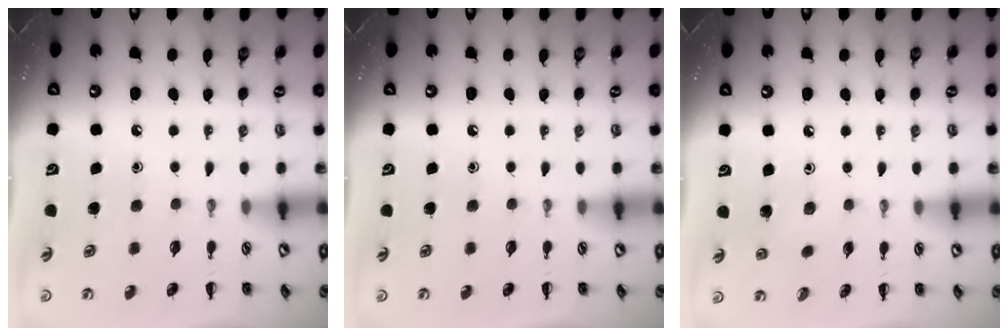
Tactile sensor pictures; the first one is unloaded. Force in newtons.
{"total": 0.0}
{"total": 2.4, "press": 2.2, "slide": 0.9}